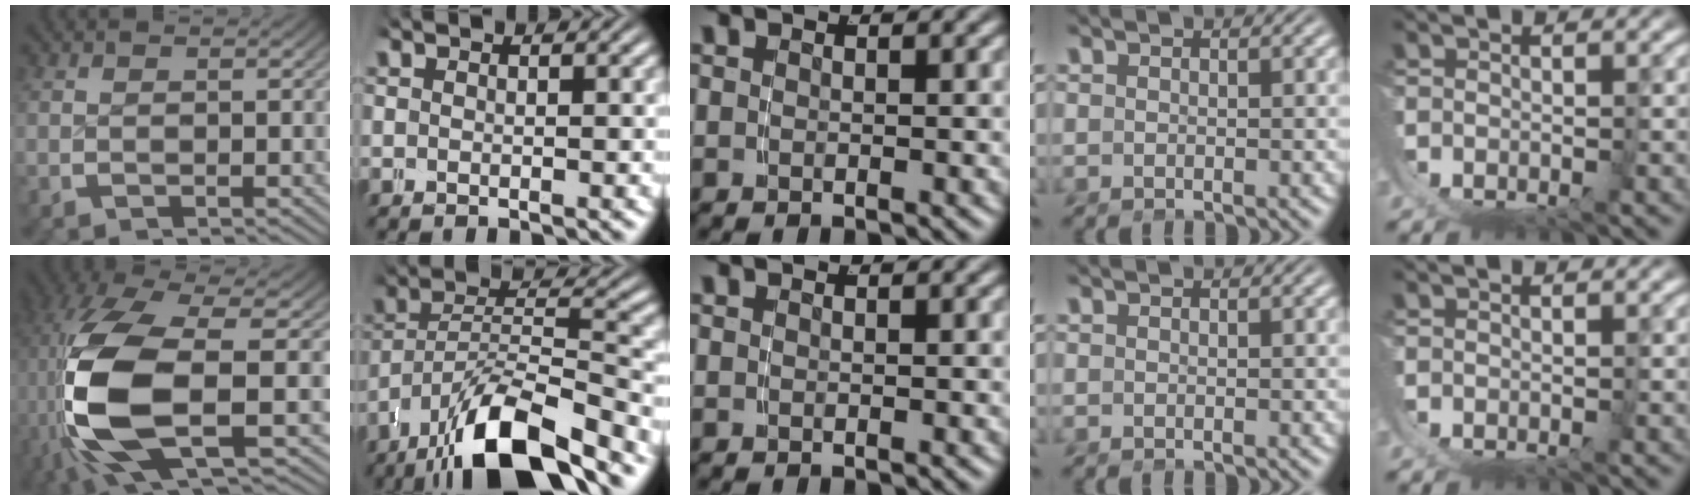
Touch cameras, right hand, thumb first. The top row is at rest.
{"thumb": {"total": 16.5, "force": [-0.8, 8.1, 14.4], "torque": [-0.344, -0.042, 0.014]}, "index": {"total": 9.1, "force": [-4.1, 4.2, 6.9], "torque": [-0.122, -0.021, -0.049]}}